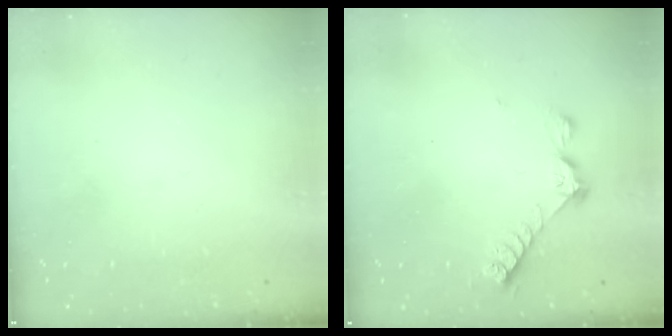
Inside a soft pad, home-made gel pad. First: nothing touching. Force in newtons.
{"total": 6.5, "press": 6.5, "slide": 0.7}